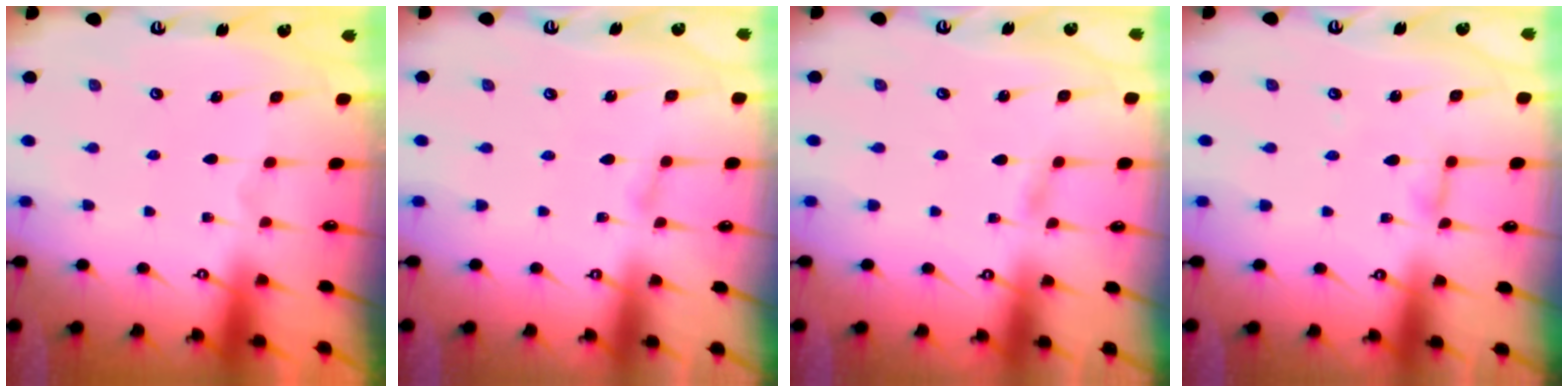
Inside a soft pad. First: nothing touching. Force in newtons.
{"total": 2.8, "press": 2.8, "slide": 0.2}
{"total": 1.4, "press": 1.4, "slide": 0.2}
{"total": 3.1, "press": 3.1, "slide": 0.3}